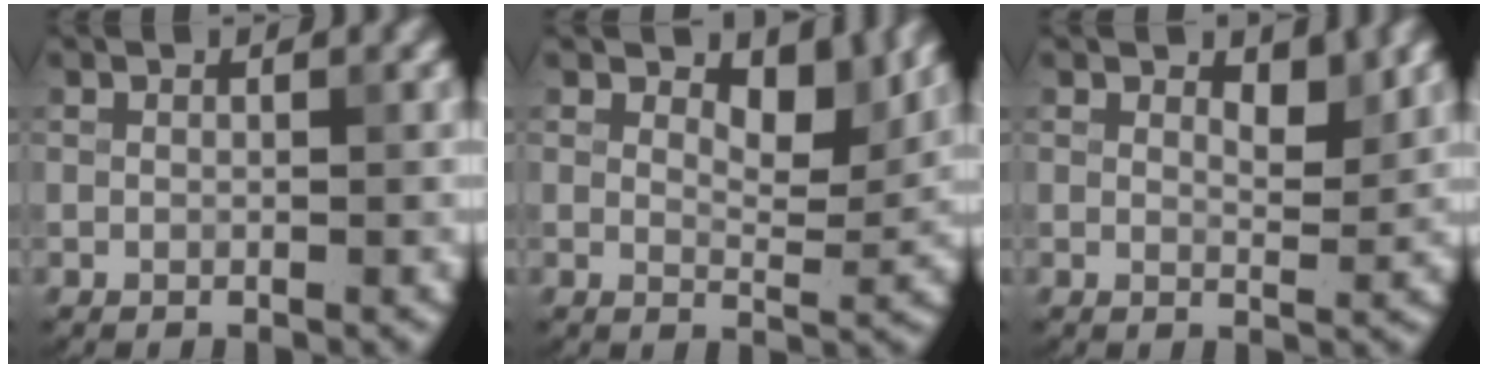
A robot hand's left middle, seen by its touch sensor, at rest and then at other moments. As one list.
[{"total": 3.6, "force": [2.4, 1.4, 2.3], "torque": [-0.035, -0.008, 0.031]}, {"total": 1.7, "force": [1.1, 0.5, 1.1], "torque": [-0.016, -0.007, 0.016]}]